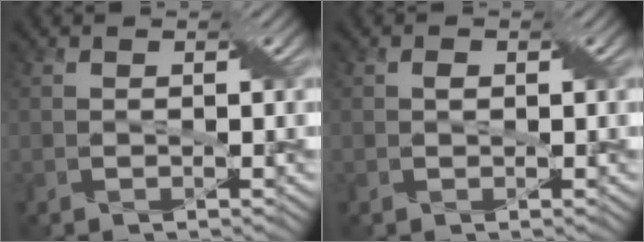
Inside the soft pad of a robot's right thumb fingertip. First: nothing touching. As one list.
[{"total": 0.8, "force": [0.2, 0.5, 0.6], "torque": [-0.008, 0.002, 0.002]}]